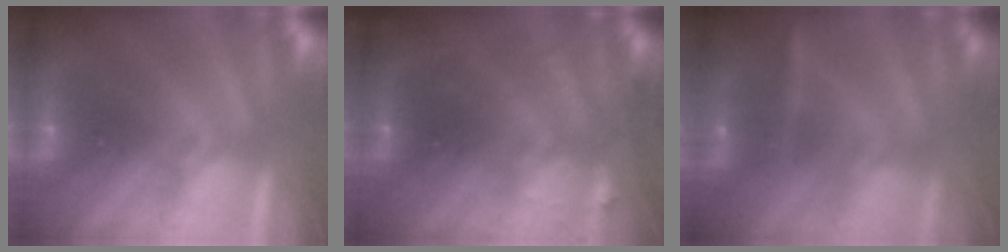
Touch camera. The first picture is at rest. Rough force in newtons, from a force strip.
{"total": 2.9}
{"total": 2.3}